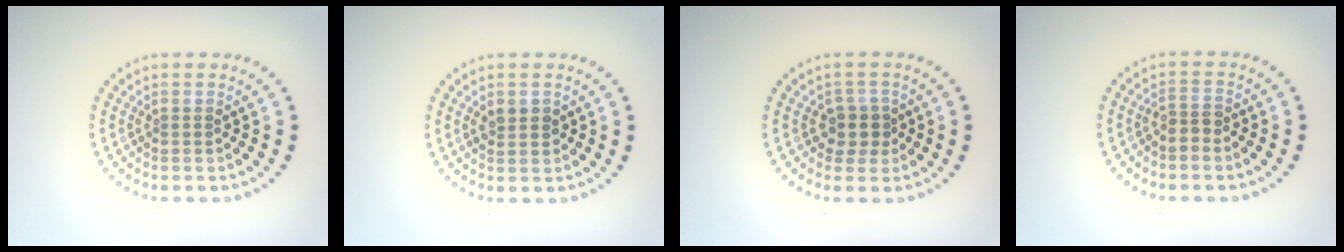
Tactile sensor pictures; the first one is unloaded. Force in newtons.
{"total": 1.5, "press": 1.5, "slide": 0.1}
{"total": 2.3, "press": 2.0, "slide": 1.2}
{"total": 1.8, "press": 1.3, "slide": 1.2}